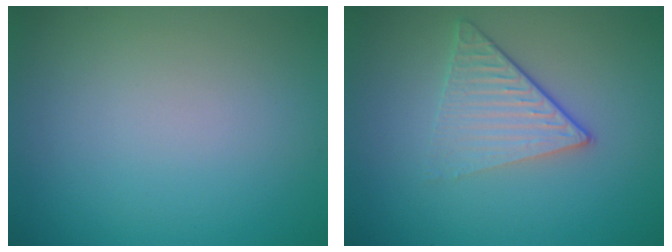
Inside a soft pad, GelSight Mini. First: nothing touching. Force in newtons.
{"total": 3.7, "press": 2.7, "slide": 2.6}